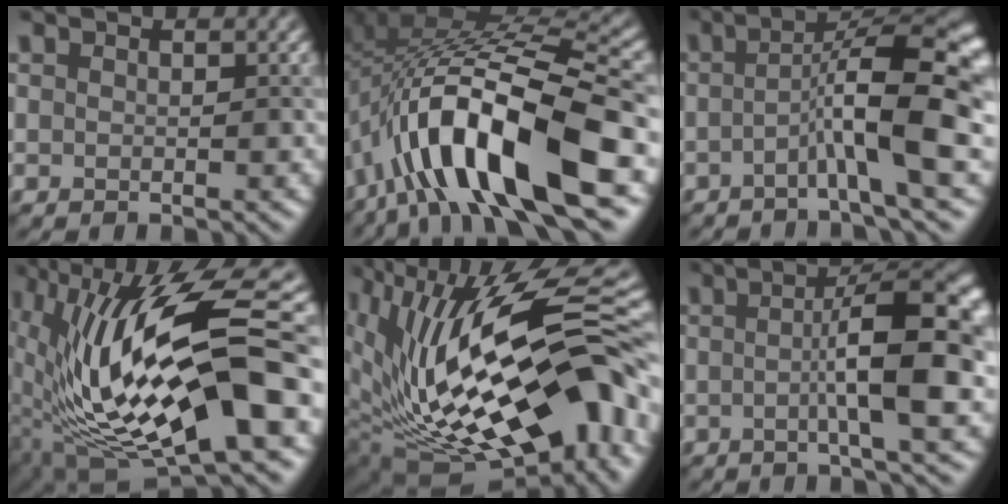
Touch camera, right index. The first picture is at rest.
{"total": 12.9, "force": [-5.6, 4.0, 10.9], "torque": [-0.190, 0.012, -0.099]}
{"total": 8.7, "force": [-1.7, 1.3, 8.4], "torque": [-0.122, 0.021, -0.040]}
{"total": 15.5, "force": [0.8, 5.0, 14.7], "torque": [-0.268, 0.002, 0.012]}
{"total": 19.1, "force": [0.9, 8.9, 16.8], "torque": [-0.296, 0.001, 0.023]}
{"total": 8.6, "force": [-0.4, 1.6, 8.4], "torque": [-0.117, 0.014, -0.011]}